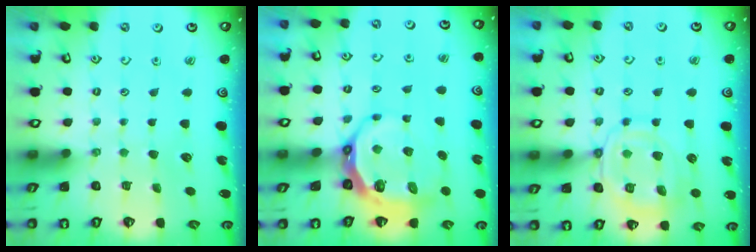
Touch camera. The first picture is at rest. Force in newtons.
{"total": 9.4, "press": 8.6, "slide": 3.6}
{"total": 13.4, "press": 13.3, "slide": 1.1}